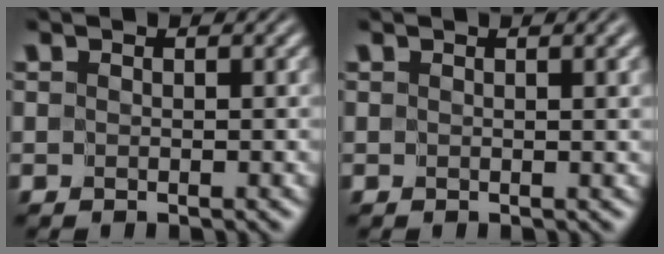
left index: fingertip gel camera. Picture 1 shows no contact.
{"total": 1.3, "force": [0.5, 0.2, 1.2], "torque": [-0.014, 0.002, 0.007]}